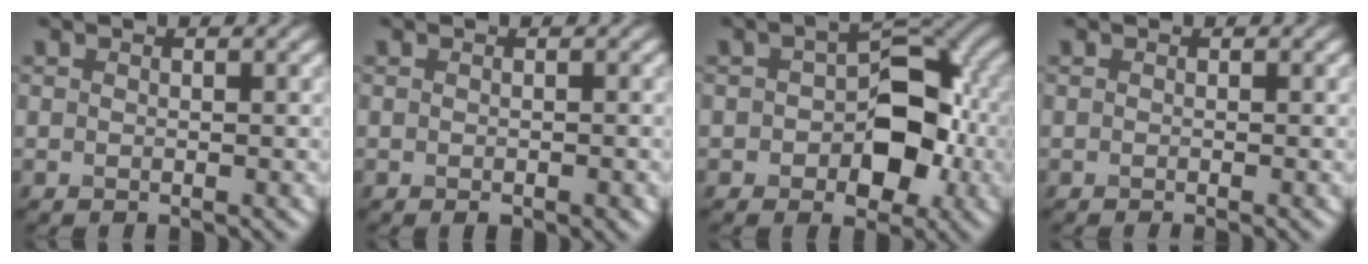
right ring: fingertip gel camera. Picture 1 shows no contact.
{"total": 1.2, "force": [-0.7, 0.4, 0.9], "torque": [-0.013, -0.003, -0.008]}
{"total": 7.5, "force": [-0.9, 4.6, 5.9], "torque": [-0.070, 0.008, -0.019]}
{"total": 0.7, "force": [-0.3, 0.2, 0.6], "torque": [-0.005, -0.005, -0.007]}